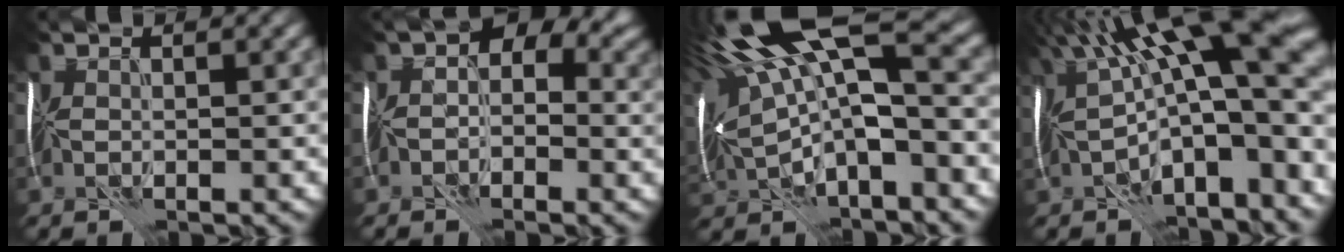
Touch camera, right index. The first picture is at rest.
{"total": 3.3, "force": [-0.4, 2.5, 2.2], "torque": [-0.031, 0.017, -0.013]}
{"total": 15.0, "force": [2.8, 5.2, 13.8], "torque": [-0.270, 0.013, 0.076]}
{"total": 17.1, "force": [1.2, 6.5, 15.8], "torque": [-0.237, 0.019, 0.043]}